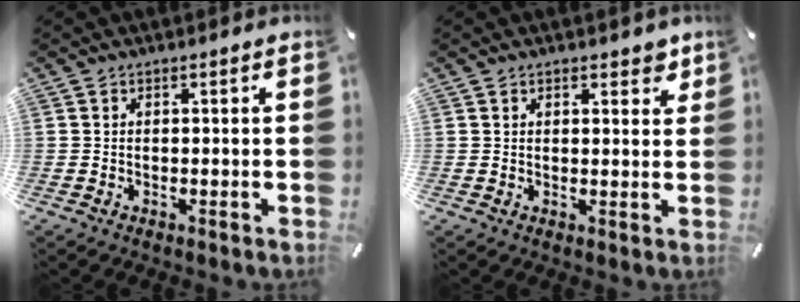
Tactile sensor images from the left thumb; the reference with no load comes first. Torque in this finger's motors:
{"motor_torque": [0.25, -0.43, 0.14, -0.01, -0.09]}